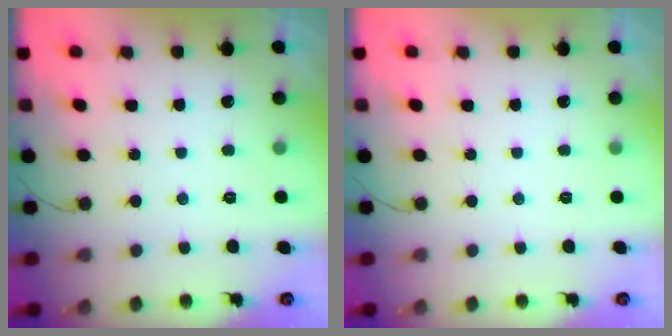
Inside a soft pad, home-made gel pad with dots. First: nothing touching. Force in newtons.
{"total": 0.0}